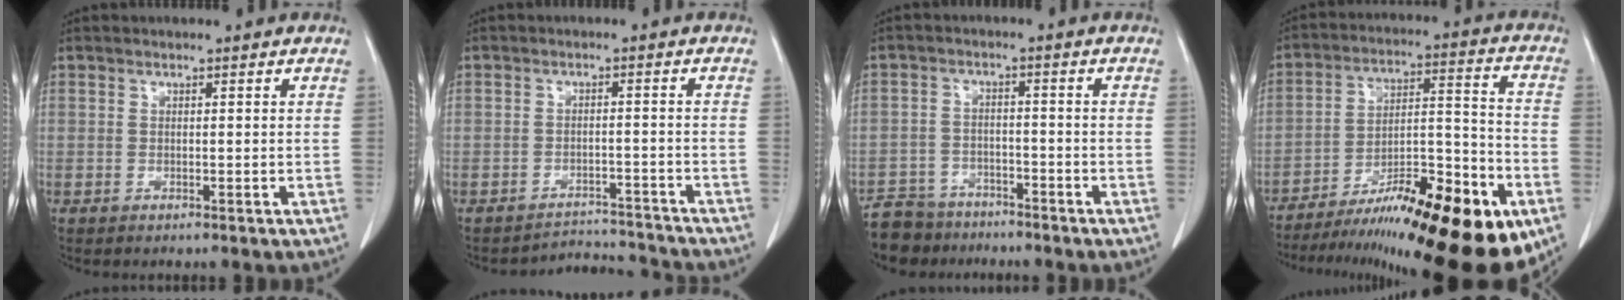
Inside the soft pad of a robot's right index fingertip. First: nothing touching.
{"total": 5.1, "force": [-4.8, 0.4, -1.7], "torque": [0.030, 0.021, -0.066]}
{"total": 6.9, "force": [-5.9, 3.7, 0.1], "torque": [0.001, 0.002, -0.103]}
{"total": 24.7, "force": [-15.0, 4.5, 19.1], "torque": [-0.224, 0.008, -0.233]}